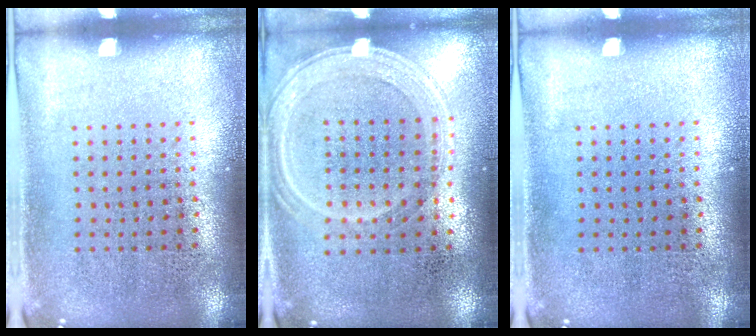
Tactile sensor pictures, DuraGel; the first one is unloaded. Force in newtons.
{"total": 1.2, "press": 1.1, "slide": 0.5}
{"total": 0.0}